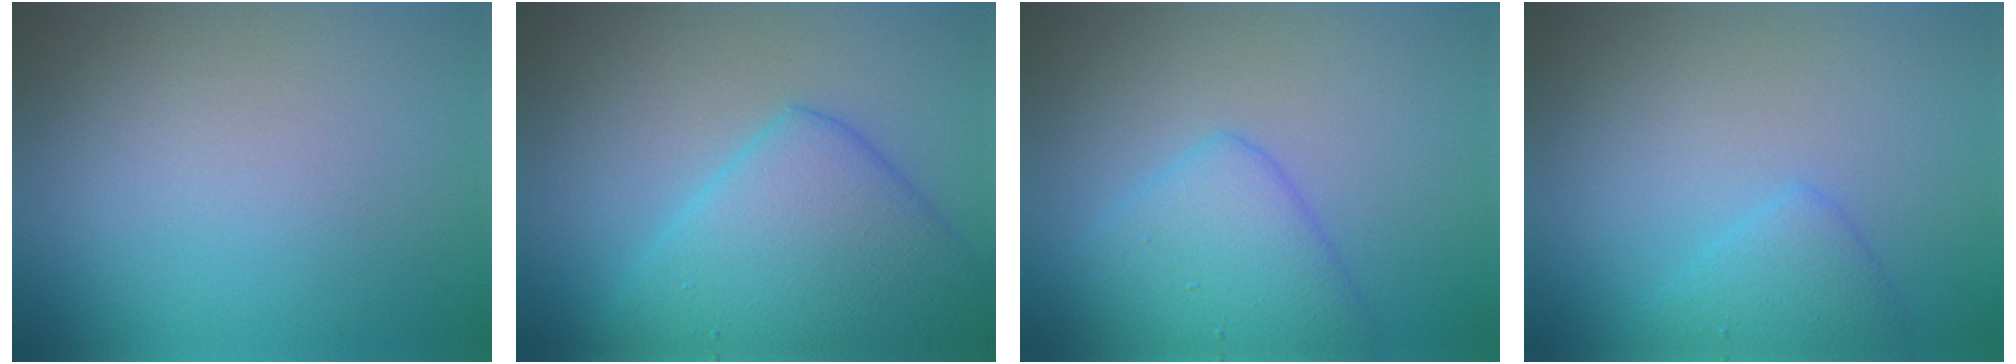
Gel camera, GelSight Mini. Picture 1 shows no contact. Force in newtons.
{"total": 8.2, "press": 8.2, "slide": 0.3}
{"total": 4.4, "press": 4.4, "slide": 0.2}
{"total": 2.2, "press": 2.2, "slide": 0.1}